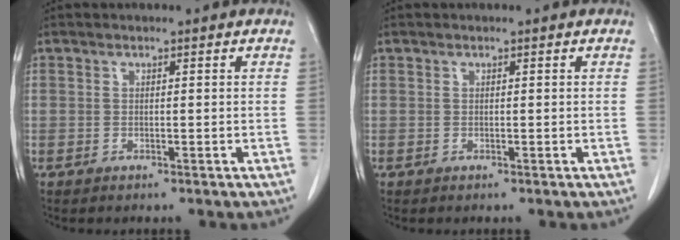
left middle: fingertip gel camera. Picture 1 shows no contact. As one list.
[{"total": 0.0}]